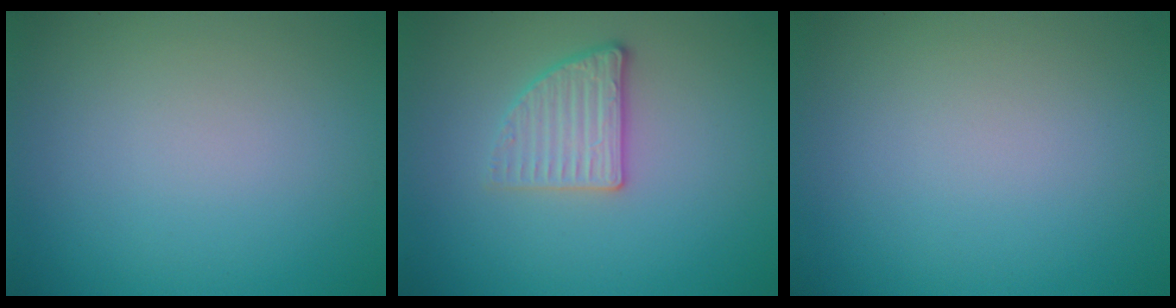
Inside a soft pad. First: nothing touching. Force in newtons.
{"total": 2.6, "press": 2.4, "slide": 1.0}
{"total": 0.0}